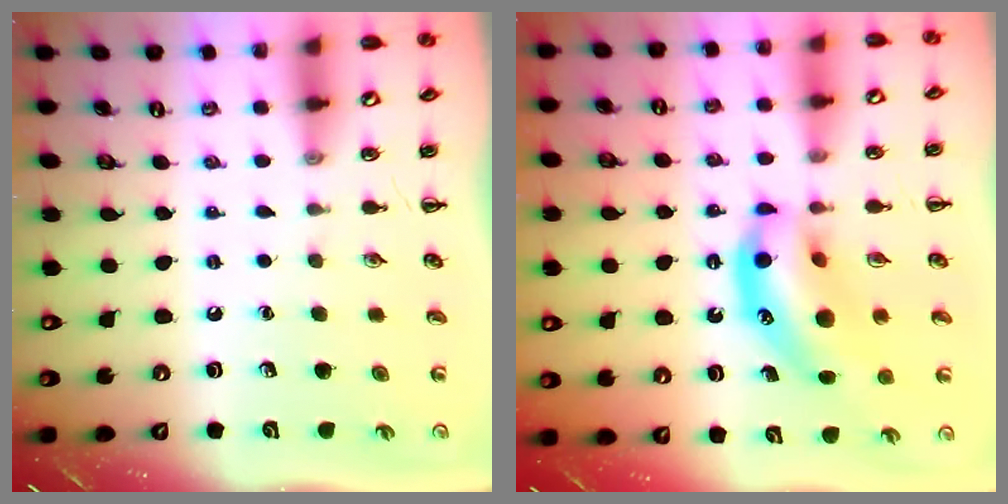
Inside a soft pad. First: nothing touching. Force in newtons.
{"total": 13.4, "press": 13.0, "slide": 3.3}